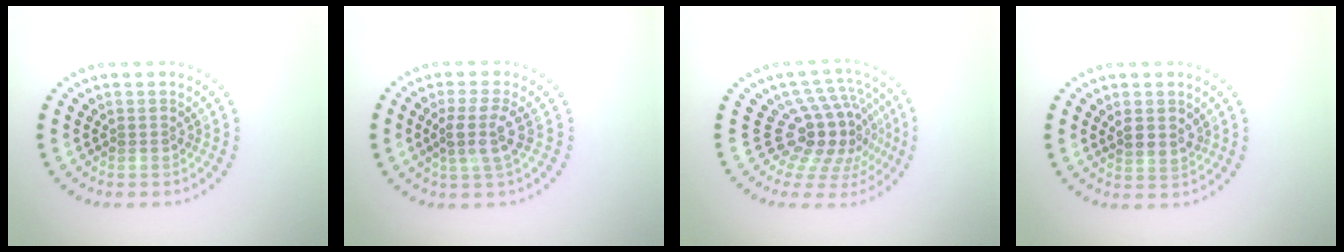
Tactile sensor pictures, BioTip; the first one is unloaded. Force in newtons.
{"total": 2.7, "press": 2.2, "slide": 1.6}
{"total": 5.3, "press": 3.9, "slide": 3.6}
{"total": 2.0, "press": 1.8, "slide": 1.0}